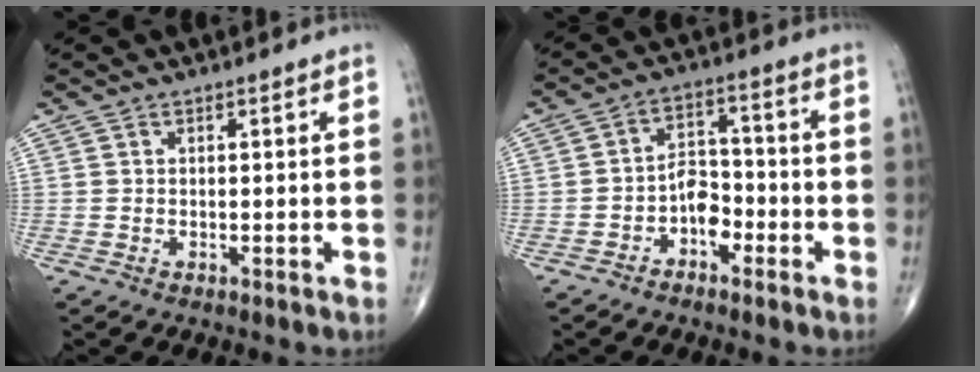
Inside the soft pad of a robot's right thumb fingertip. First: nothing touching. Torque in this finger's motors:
{"motor_torque": [2.20, 2.06, 0.34, -0.54, 0.04]}